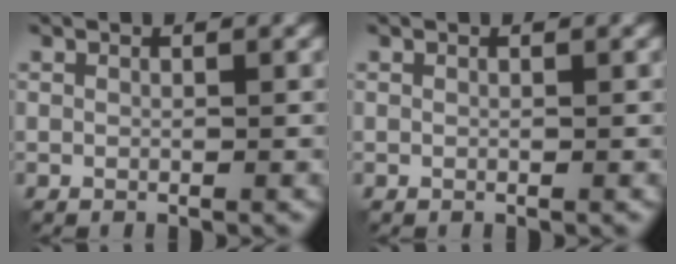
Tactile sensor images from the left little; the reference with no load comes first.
{"total": 0.0}